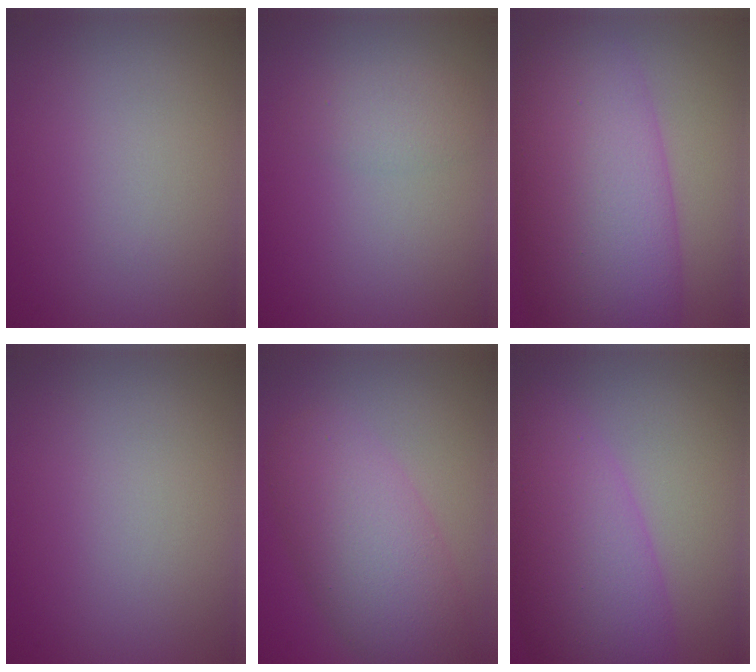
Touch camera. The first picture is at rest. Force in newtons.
{"total": 1.7, "press": 1.7, "slide": 0.1}
{"total": 13.1, "press": 13.1, "slide": 0.2}
{"total": 0.0}
{"total": 7.0, "press": 7.0, "slide": 0.3}
{"total": 7.9, "press": 7.9, "slide": 0.2}